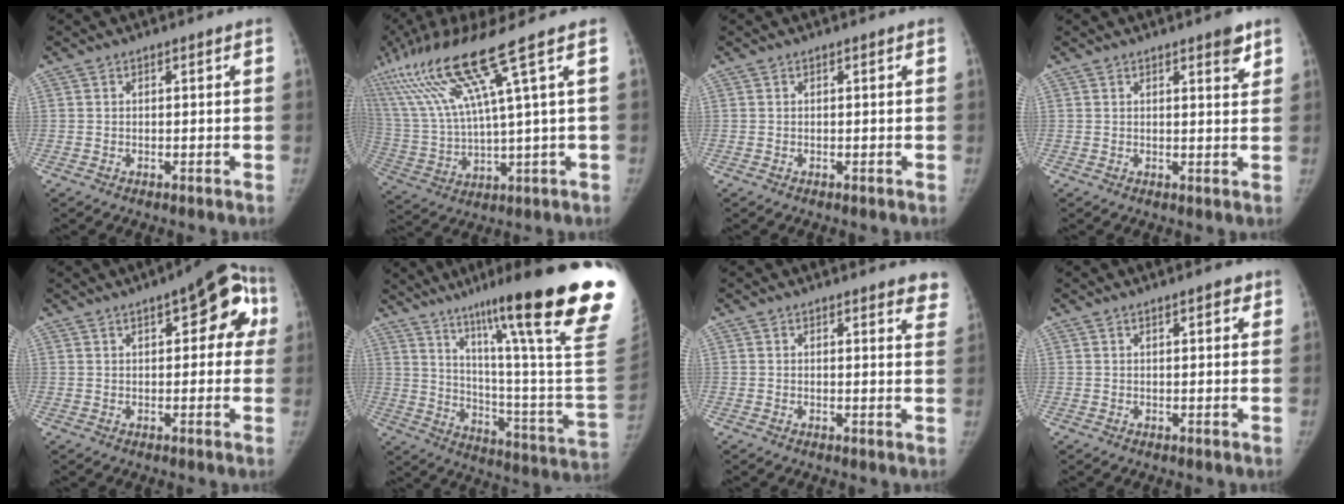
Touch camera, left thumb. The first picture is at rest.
{"total": 18.0, "force": [9.3, 0.4, 15.4], "torque": [-0.321, -0.022, 0.178]}
{"total": 0.0}
{"total": 3.4, "force": [2.3, 1.0, 2.4], "torque": [-0.020, -0.014, 0.028]}
{"total": 12.8, "force": [4.4, 5.5, 10.6], "torque": [-0.080, 0.017, 0.043]}
{"total": 32.8, "force": [22.2, 2.1, 24.0], "torque": [-0.283, -0.122, 0.320]}
{"total": 5.4, "force": [4.6, 1.5, 2.4], "torque": [0.003, -0.021, 0.035]}
{"total": 2.4, "force": [1.5, 0.8, 1.7], "torque": [-0.010, -0.003, 0.017]}